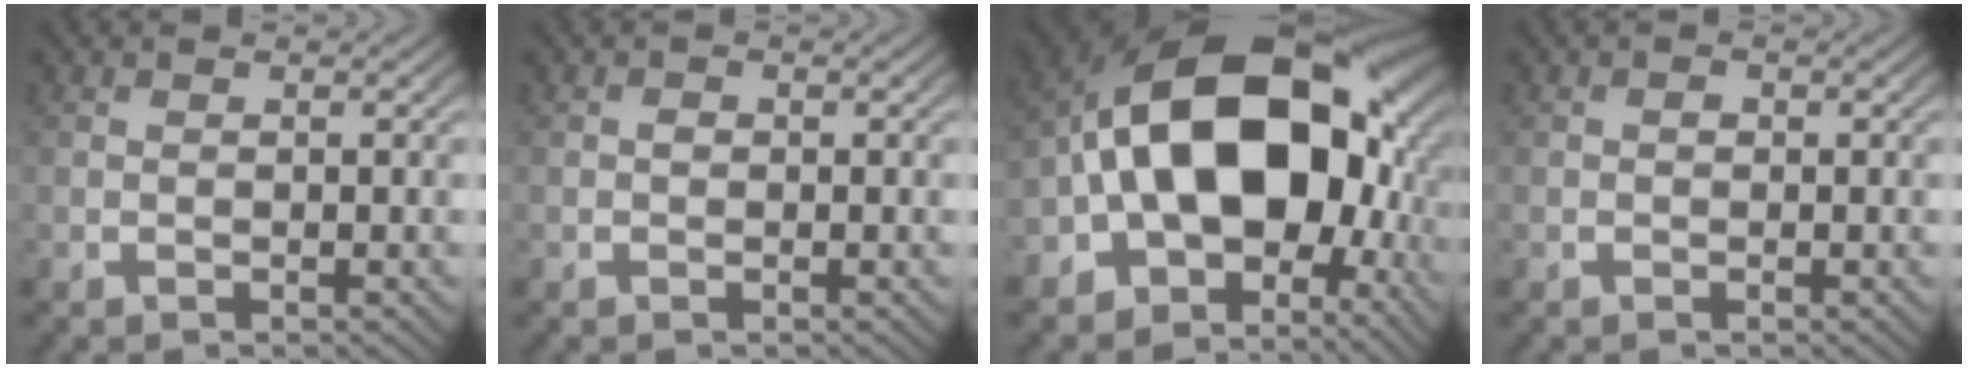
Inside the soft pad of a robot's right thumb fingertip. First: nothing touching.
{"total": 0.5, "force": [0.0, 0.5, 0.3], "torque": [-0.006, -0.005, -0.001]}
{"total": 20.6, "force": [-0.8, 13.4, 15.7], "torque": [-0.293, -0.052, 0.002]}
{"total": 0.6, "force": [0.0, 0.5, 0.3], "torque": [-0.006, -0.004, -0.002]}